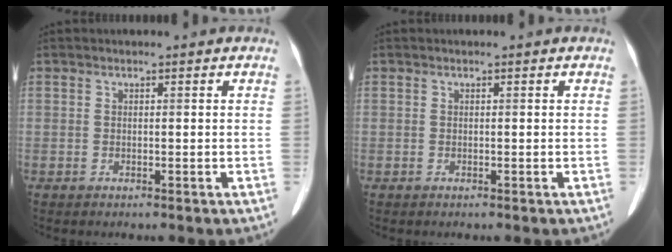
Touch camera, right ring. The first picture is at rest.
{"total": 0.0}